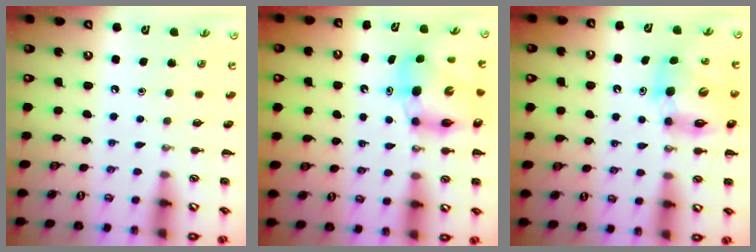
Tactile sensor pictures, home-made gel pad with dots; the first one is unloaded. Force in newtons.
{"total": 8.6, "press": 8.2, "slide": 2.4}
{"total": 9.3, "press": 9.0, "slide": 2.2}